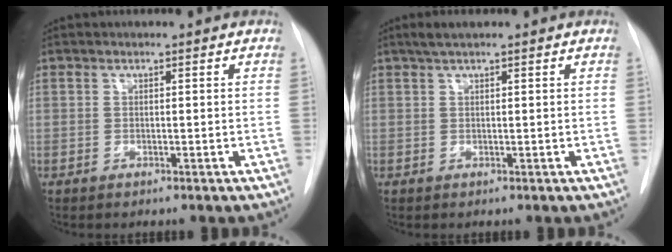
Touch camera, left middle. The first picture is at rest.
{"total": 2.0, "force": [1.5, 0.1, 1.4], "torque": [-0.031, 0.010, 0.026]}